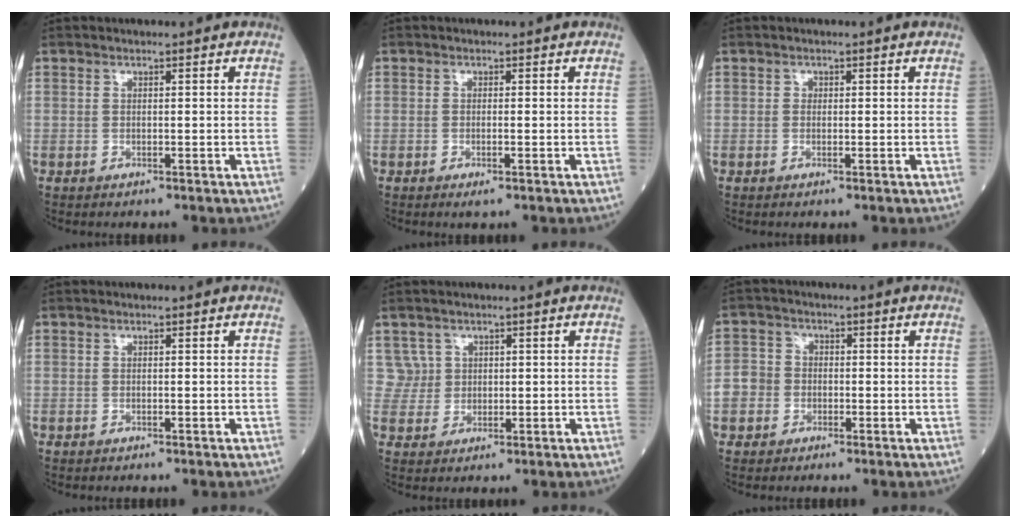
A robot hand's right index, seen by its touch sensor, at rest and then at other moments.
{"total": 2.0, "force": [-0.6, 0.6, 1.8], "torque": [-0.042, -0.006, -0.007]}
{"total": 1.0, "force": [0.1, 0.8, 0.5], "torque": [-0.022, 0.010, 0.005]}
{"total": 0.0}
{"total": 3.9, "force": [1.5, 3.6, 0.0], "torque": [0.007, 0.009, 0.034]}
{"total": 5.0, "force": [-1.3, 4.5, 1.6], "torque": [-0.048, 0.019, -0.028]}